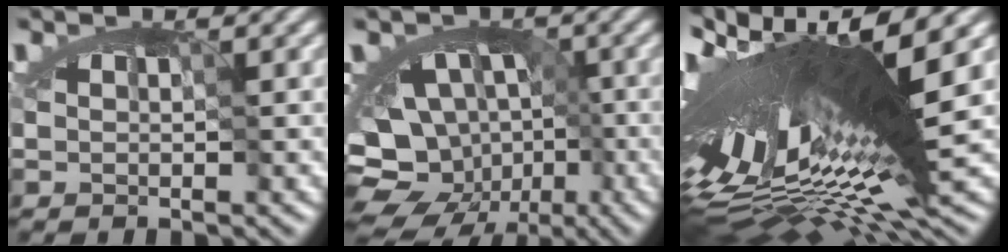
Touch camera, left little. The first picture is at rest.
{"total": 11.9, "force": [-6.6, 8.3, 5.5], "torque": [-0.033, 0.003, -0.110]}
{"total": 14.9, "force": [-0.3, 3.6, 14.5], "torque": [-0.256, 0.000, -0.016]}